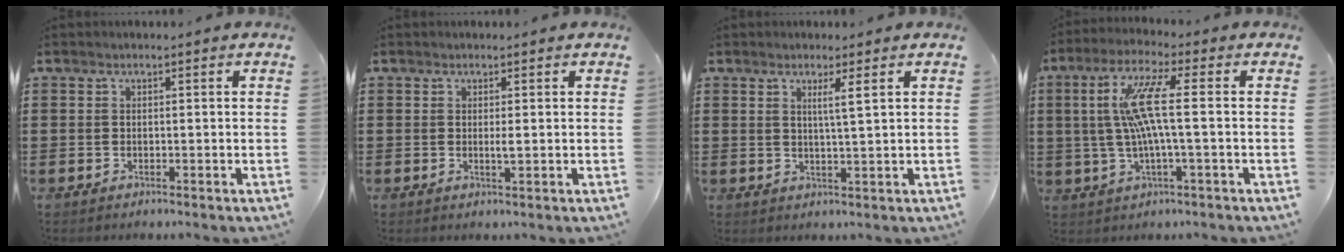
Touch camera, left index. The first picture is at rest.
{"total": 1.1, "force": [0.1, 0.2, 1.1], "torque": [-0.016, -0.005, 0.000]}
{"total": 2.7, "force": [1.4, -0.5, 2.3], "torque": [-0.047, -0.007, 0.023]}
{"total": 9.5, "force": [0.8, 1.1, 9.4], "torque": [-0.204, -0.005, -0.002]}